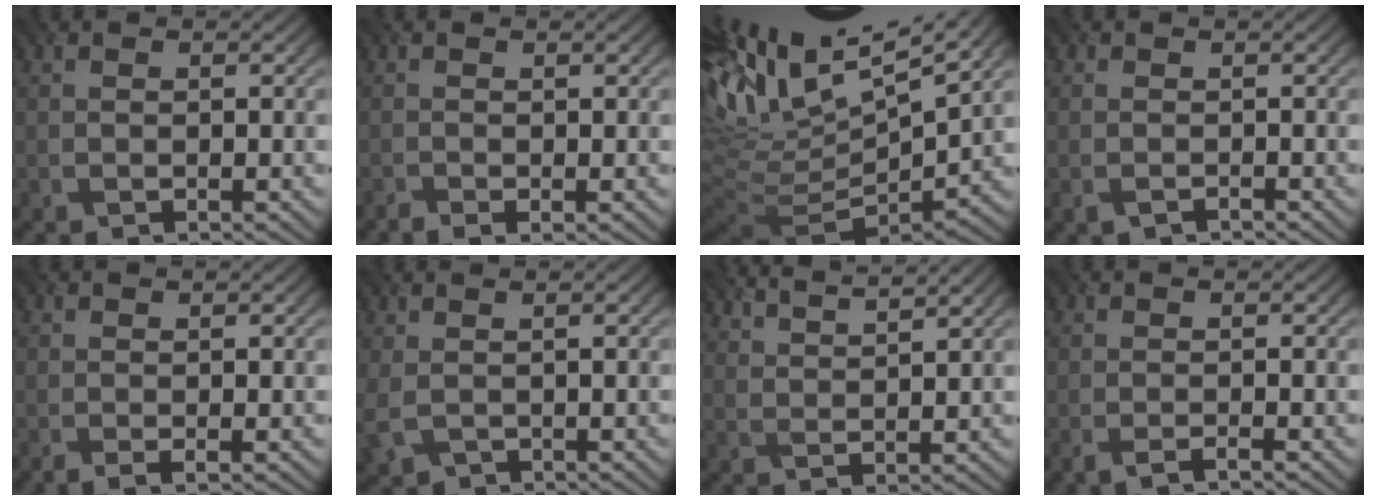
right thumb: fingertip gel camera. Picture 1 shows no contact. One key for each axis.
{"total": 1.2, "fx": -0.7, "fy": 0.2, "fz": 0.9, "tx": -0.020, "ty": -0.005, "tz": -0.016}
{"total": 14.9, "fx": 7.3, "fy": 5.7, "fz": 11.7, "tx": -0.228, "ty": 0.031, "tz": 0.160}
{"total": 1.3, "fx": -0.8, "fy": 0.7, "fz": 0.7, "tx": -0.017, "ty": -0.005, "tz": -0.017}
{"total": 1.2, "fx": -0.3, "fy": 0.2, "fz": 1.2, "tx": -0.027, "ty": -0.003, "tz": -0.008}
{"total": 3.2, "fx": 0.1, "fy": 2.0, "fz": 2.6, "tx": -0.073, "ty": -0.004, "tz": 0.004}
{"total": 5.8, "fx": 5.0, "fy": 1.0, "fz": 2.7, "tx": -0.047, "ty": 0.008, "tz": 0.087}
{"total": 1.7, "fx": -0.9, "fy": 0.1, "fz": 1.4, "tx": -0.028, "ty": -0.005, "tz": -0.021}